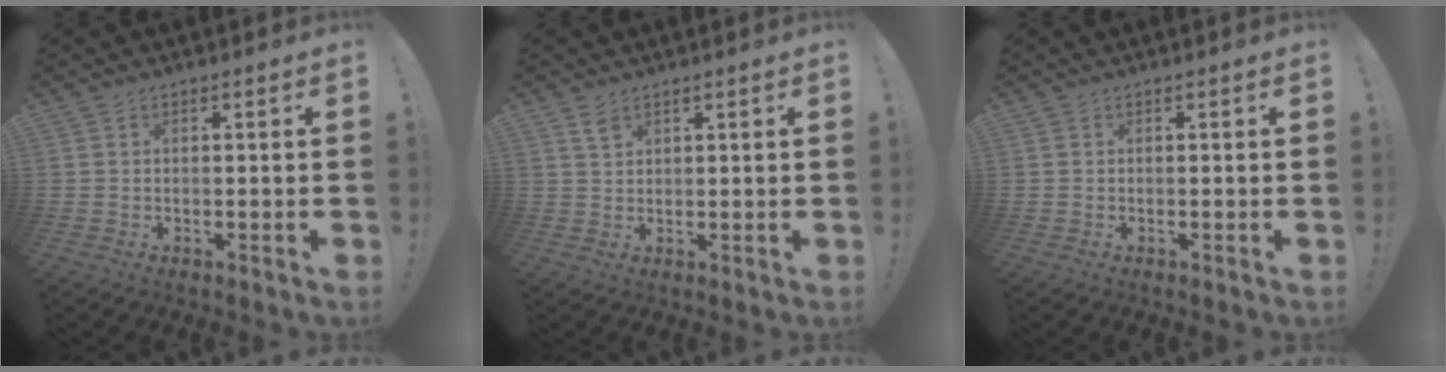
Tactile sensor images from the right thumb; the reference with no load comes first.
{"total": 2.9, "force": [2.0, 1.5, 1.5], "torque": [-0.011, -0.015, 0.034]}
{"total": 0.0}